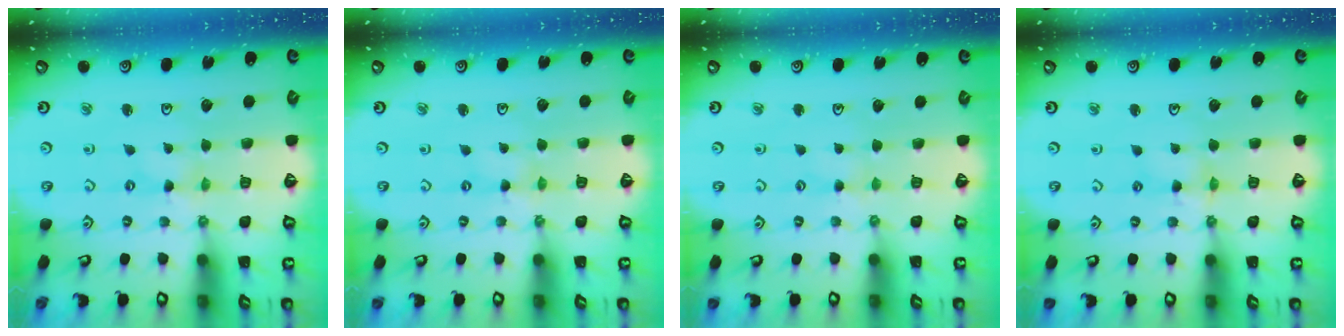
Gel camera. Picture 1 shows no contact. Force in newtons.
{"total": 0.0}
{"total": 1.7, "press": 1.6, "slide": 0.3}
{"total": 3.0, "press": 2.9, "slide": 0.3}